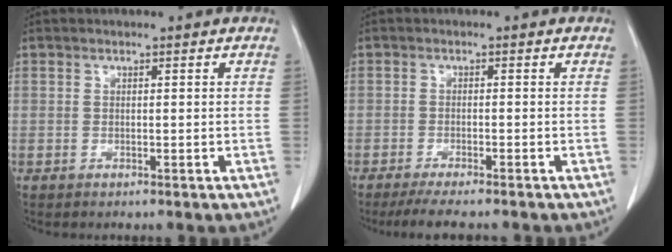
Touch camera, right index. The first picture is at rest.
{"total": 7.8, "force": [-6.6, 1.2, 4.0], "torque": [-0.062, -0.016, -0.104]}